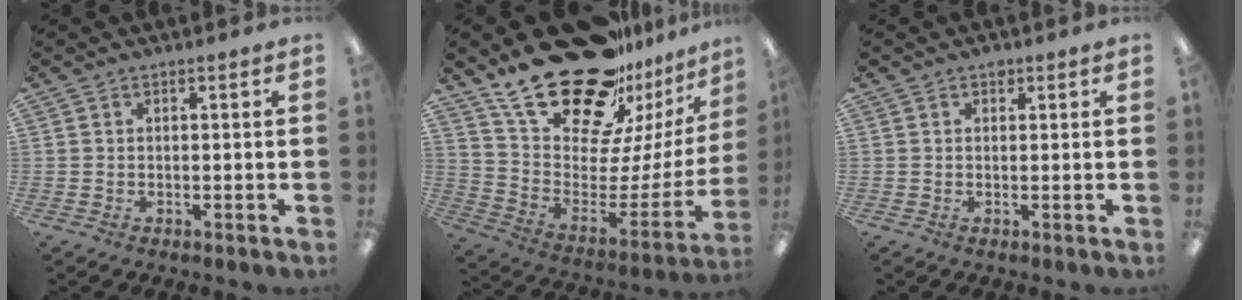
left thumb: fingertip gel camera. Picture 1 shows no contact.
{"total": 27.5, "force": [20.4, 12.3, 13.7], "torque": [-0.224, -0.137, 0.384]}
{"total": 1.1, "force": [0.7, 0.7, 0.4], "torque": [0.000, -0.002, 0.011]}